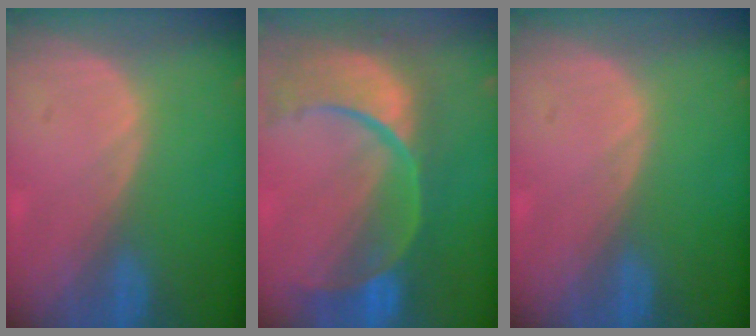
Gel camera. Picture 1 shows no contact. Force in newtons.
{"total": 13.2, "press": 10.7, "slide": 7.9}
{"total": 0.0}